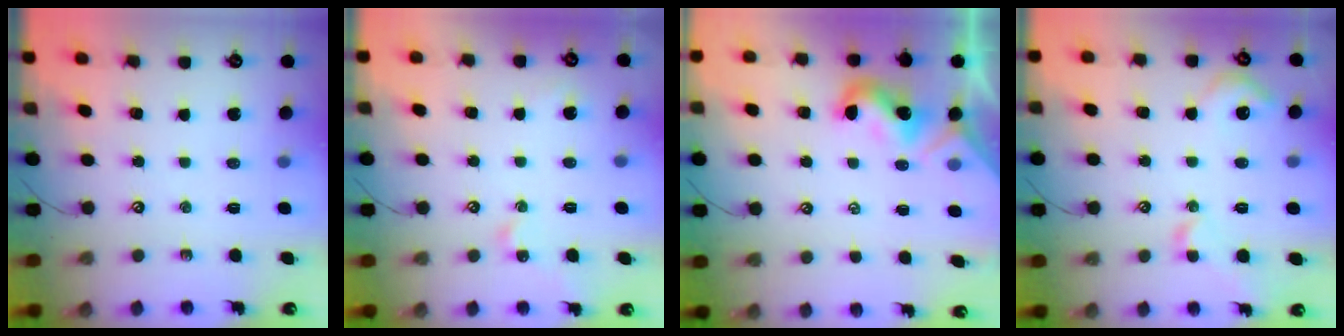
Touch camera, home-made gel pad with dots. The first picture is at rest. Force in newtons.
{"total": 2.4, "press": 2.4, "slide": 0.4}
{"total": 2.1, "press": 2.0, "slide": 0.4}
{"total": 5.4, "press": 5.4, "slide": 0.8}